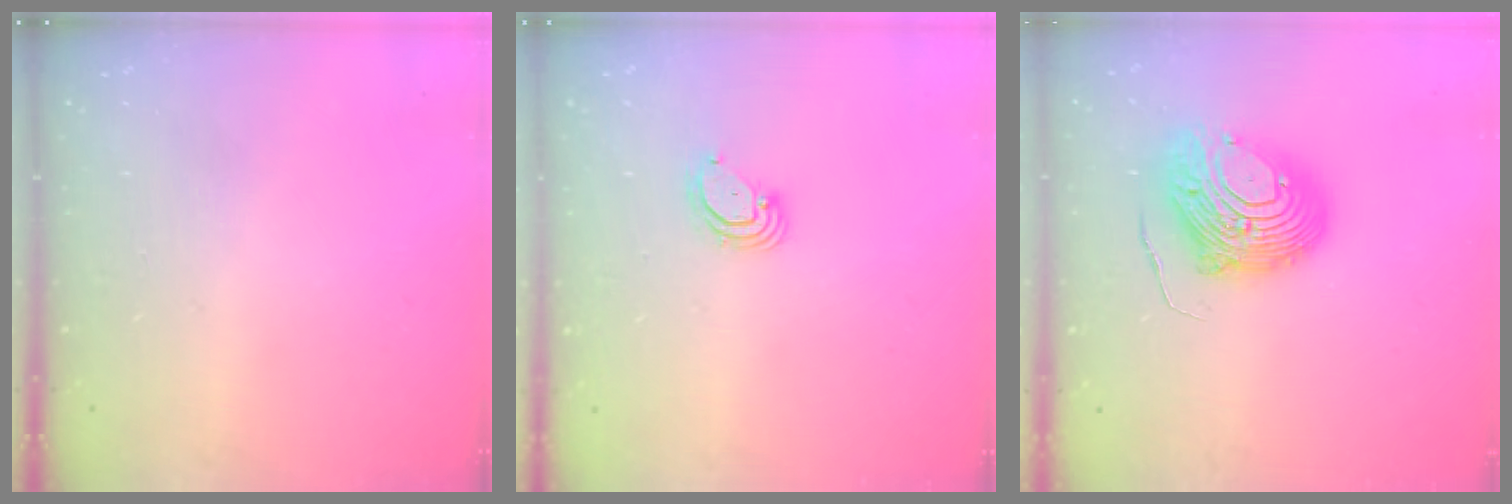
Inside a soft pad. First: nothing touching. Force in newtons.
{"total": 3.6, "press": 3.6, "slide": 0.3}
{"total": 13.5, "press": 13.4, "slide": 1.4}